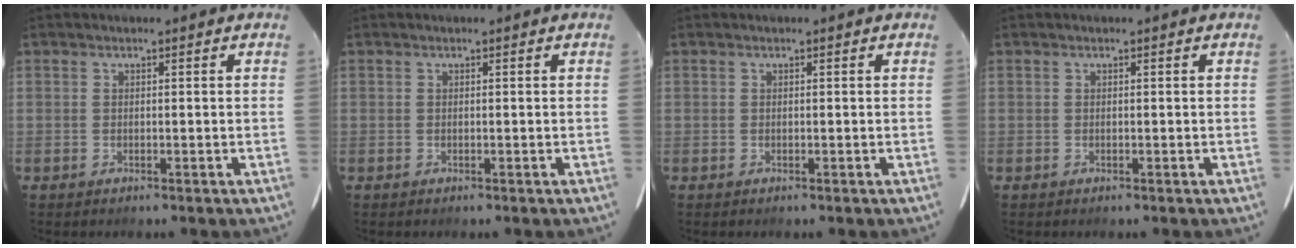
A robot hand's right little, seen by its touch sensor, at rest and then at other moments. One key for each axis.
{"total": 0.0}
{"total": 0.0}
{"total": 0.0}